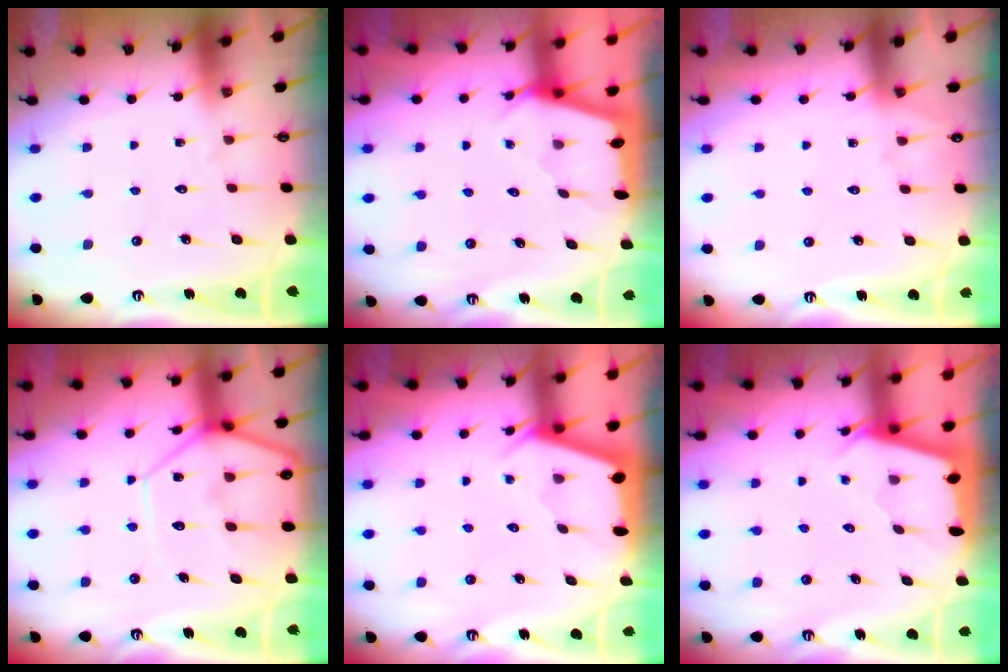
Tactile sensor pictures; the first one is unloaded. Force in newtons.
{"total": 2.2, "press": 2.2, "slide": 0.3}
{"total": 3.3, "press": 3.2, "slide": 0.5}
{"total": 11.6, "press": 11.5, "slide": 0.9}
{"total": 2.3, "press": 2.3, "slide": 0.3}
{"total": 2.0, "press": 2.0, "slide": 0.3}